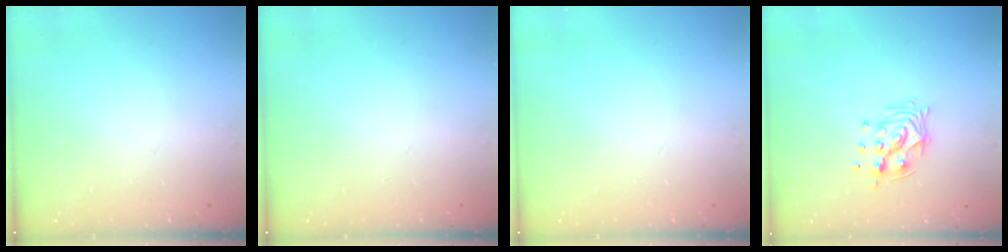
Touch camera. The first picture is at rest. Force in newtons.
{"total": 0.0}
{"total": 0.0}
{"total": 10.6, "press": 10.6, "slide": 0.5}